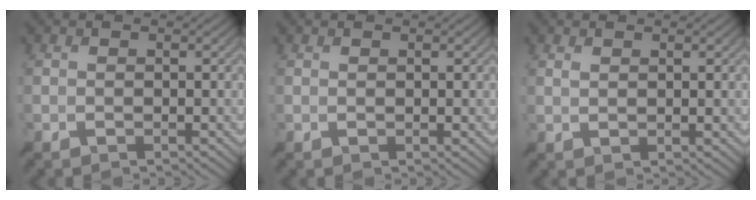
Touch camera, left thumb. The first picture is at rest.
{"total": 1.0, "force": [1.0, -0.3, 0.1], "torque": [0.002, 0.005, 0.015]}
{"total": 2.7, "force": [2.6, -0.4, 0.6], "torque": [-0.007, 0.009, 0.044]}